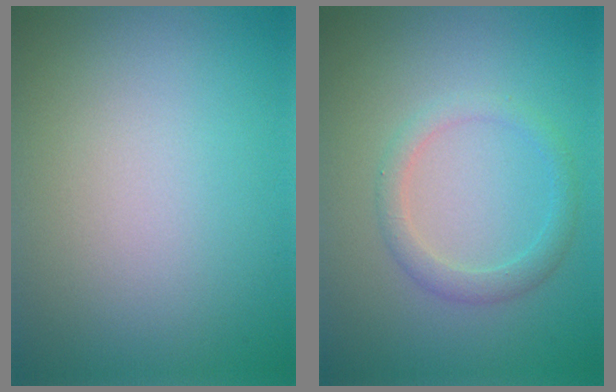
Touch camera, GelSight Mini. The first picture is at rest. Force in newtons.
{"total": 2.1, "press": 2.1, "slide": 0.1}